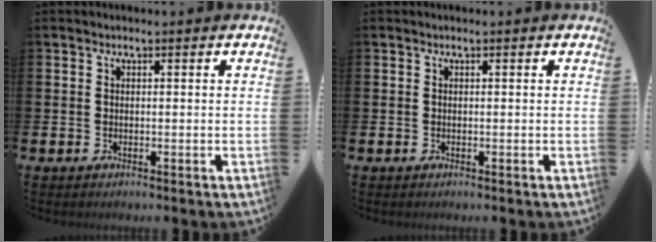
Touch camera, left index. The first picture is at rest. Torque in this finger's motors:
{"motor_torque": [0.00, 0.00, 0.00, -0.01]}